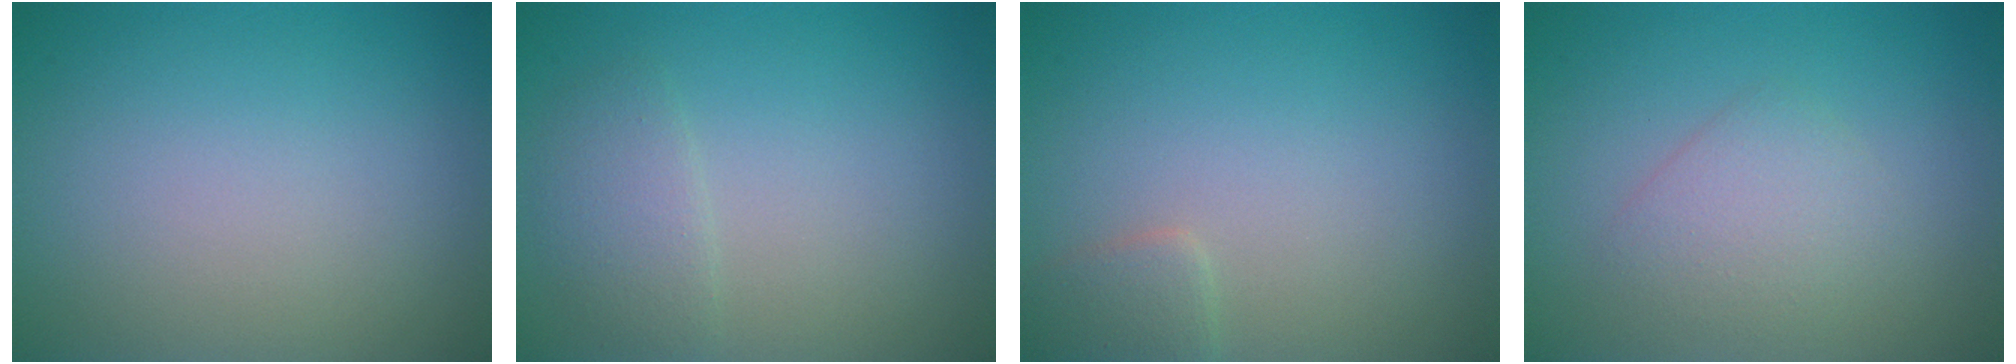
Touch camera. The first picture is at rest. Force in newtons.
{"total": 1.9, "press": 1.9, "slide": 0.1}
{"total": 1.6, "press": 1.6, "slide": 0.1}
{"total": 2.2, "press": 2.2, "slide": 0.1}